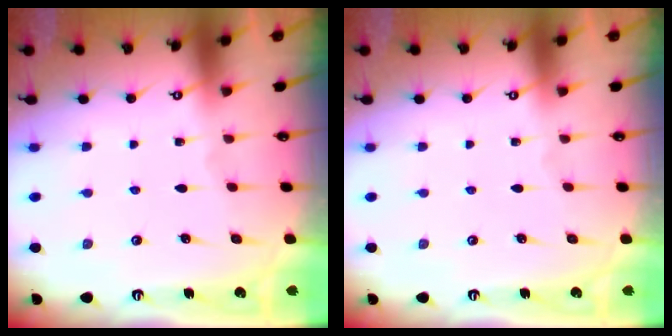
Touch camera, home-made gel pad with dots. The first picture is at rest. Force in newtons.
{"total": 0.0}